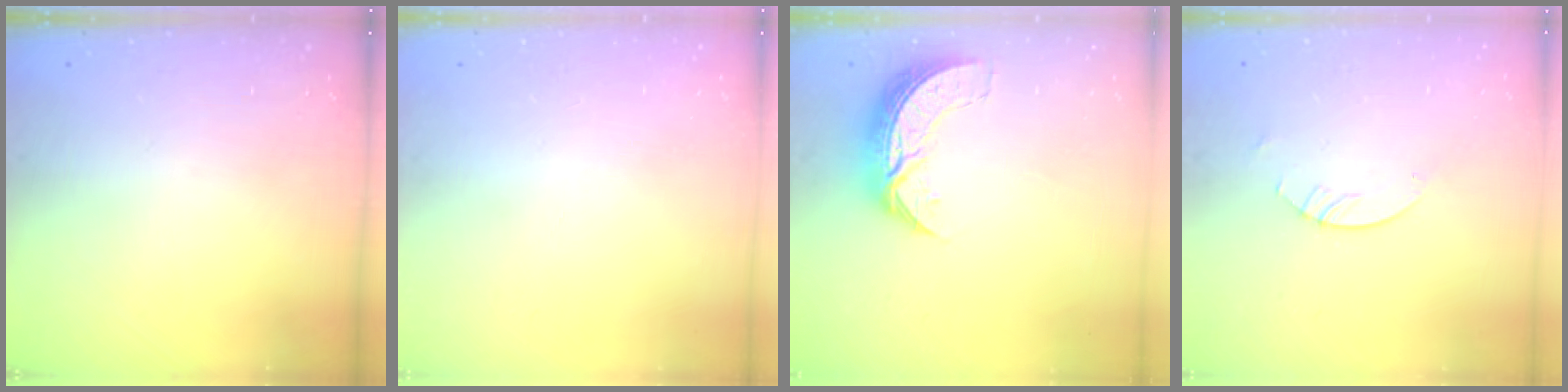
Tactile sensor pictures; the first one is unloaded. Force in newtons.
{"total": 0.0}
{"total": 8.6, "press": 8.6, "slide": 0.6}
{"total": 3.0, "press": 2.9, "slide": 0.3}